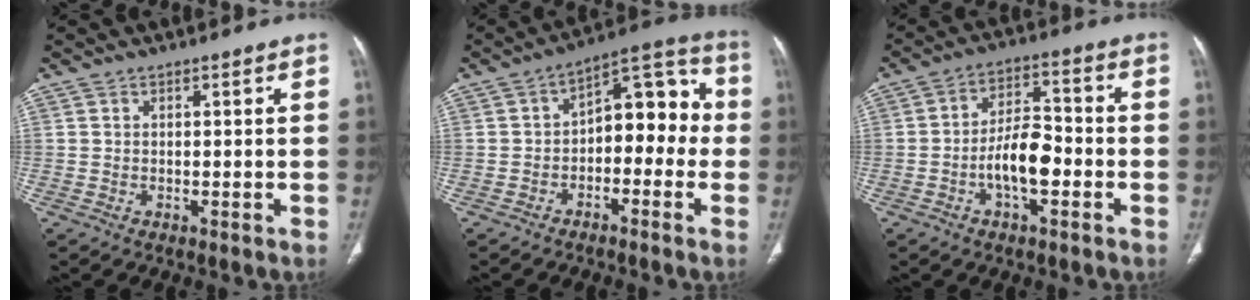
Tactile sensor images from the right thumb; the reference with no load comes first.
{"total": 12.3, "force": [-1.7, 7.4, 9.6], "torque": [-0.086, 0.054, -0.037]}
{"total": 9.0, "force": [-2.9, 4.1, 7.4], "torque": [-0.122, 0.031, -0.054]}